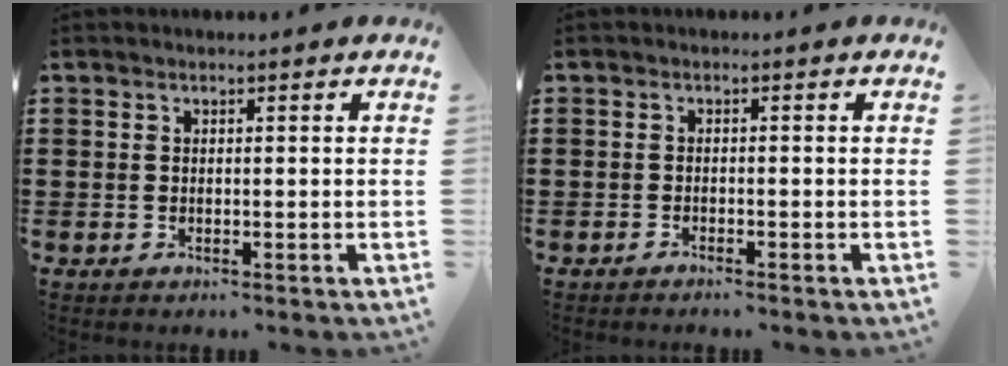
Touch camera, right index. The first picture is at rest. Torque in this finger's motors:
{"motor_torque": [-0.38, 0.38, 0.05, 0.00]}